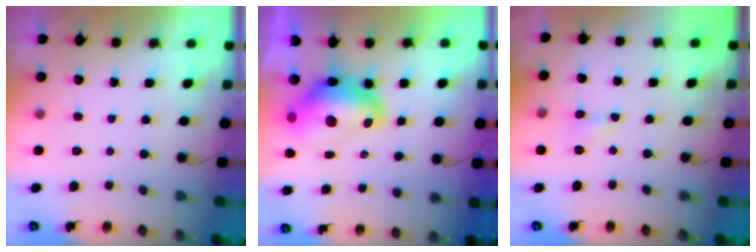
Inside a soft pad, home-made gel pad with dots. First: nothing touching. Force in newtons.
{"total": 12.1, "press": 12.0, "slide": 1.5}
{"total": 3.5, "press": 3.5, "slide": 0.5}